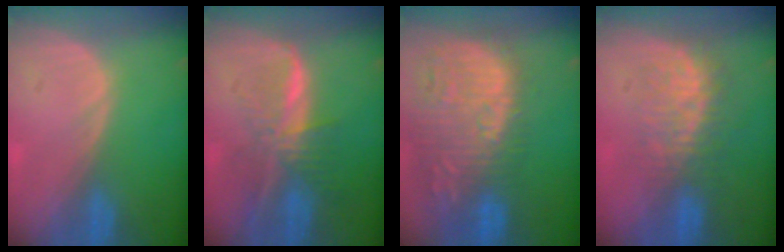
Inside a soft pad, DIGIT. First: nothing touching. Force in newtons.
{"total": 8.0, "press": 6.7, "slide": 4.3}
{"total": 15.0, "press": 12.8, "slide": 7.8}
{"total": 7.7, "press": 7.4, "slide": 1.9}